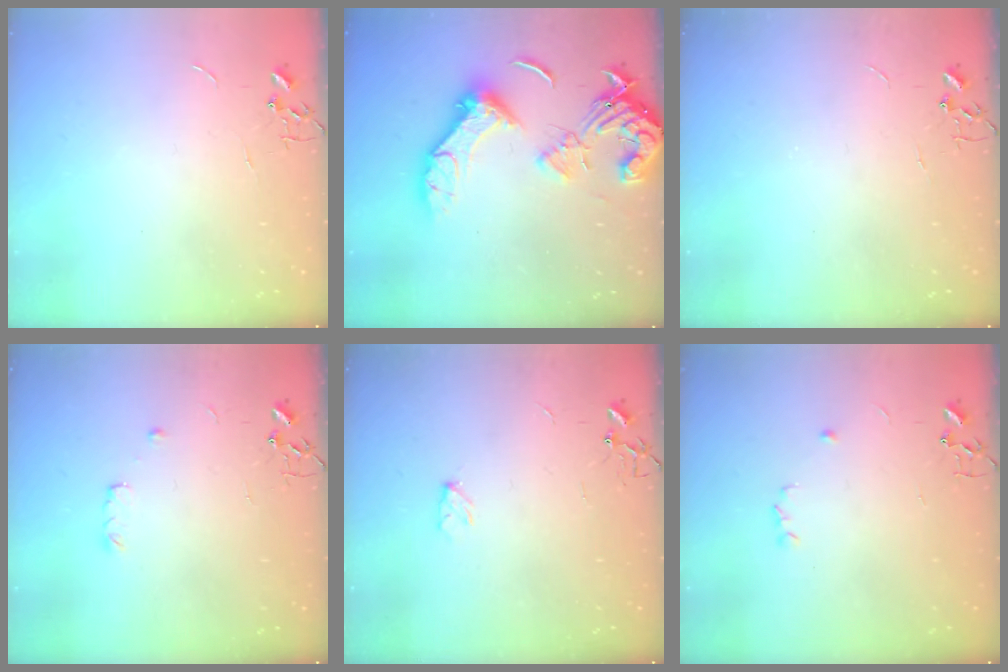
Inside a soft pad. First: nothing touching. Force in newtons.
{"total": 17.6, "press": 17.6, "slide": 1.5}
{"total": 0.0}
{"total": 4.5, "press": 4.5, "slide": 0.7}
{"total": 3.8, "press": 3.8, "slide": 0.7}
{"total": 3.7, "press": 3.7, "slide": 0.6}